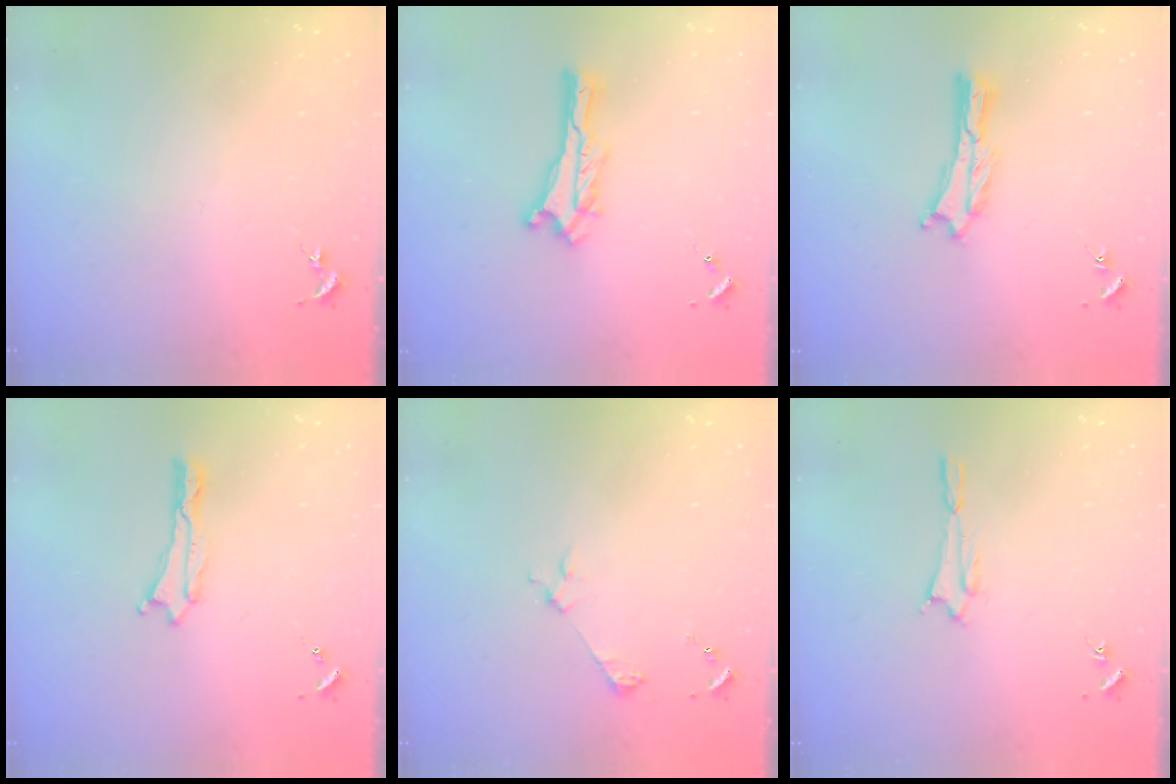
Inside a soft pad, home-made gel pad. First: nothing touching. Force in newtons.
{"total": 0.0}
{"total": 0.6, "press": 0.6, "slide": 0.2}
{"total": 0.0}
{"total": 2.5, "press": 2.5, "slide": 0.2}
{"total": 1.6, "press": 1.6, "slide": 0.1}